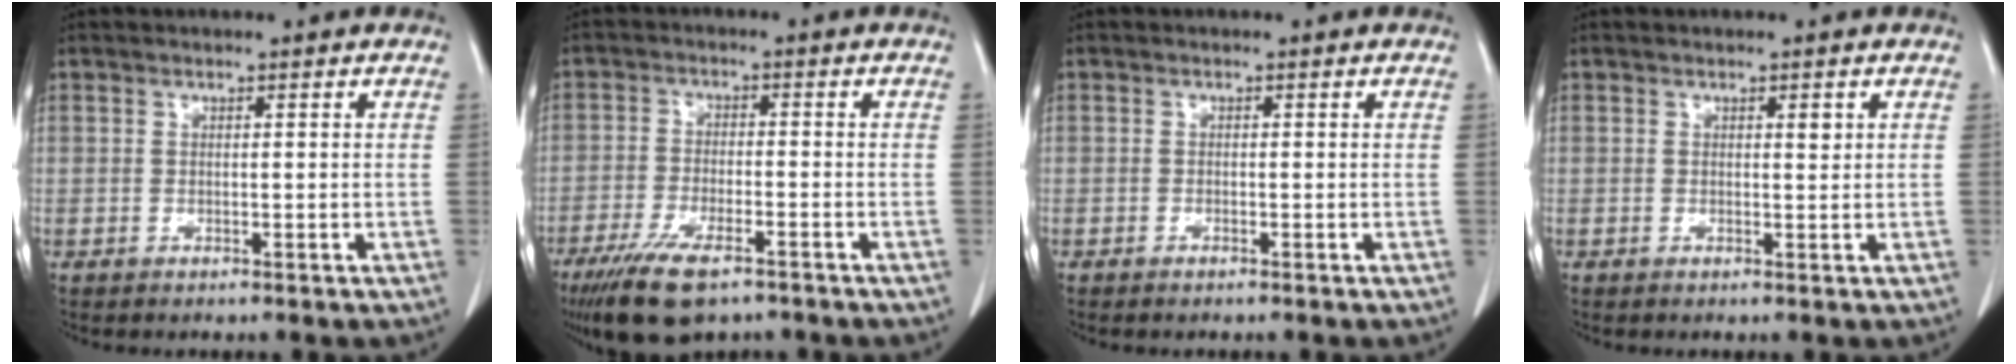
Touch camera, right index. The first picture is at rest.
{"total": 10.2, "force": [-7.0, 3.0, 6.7], "torque": [-0.124, -0.018, -0.118]}
{"total": 0.6, "force": [-0.5, 0.0, 0.3], "torque": [-0.011, -0.001, -0.008]}
{"total": 1.1, "force": [0.5, 0.3, 0.9], "torque": [-0.014, -0.001, 0.006]}